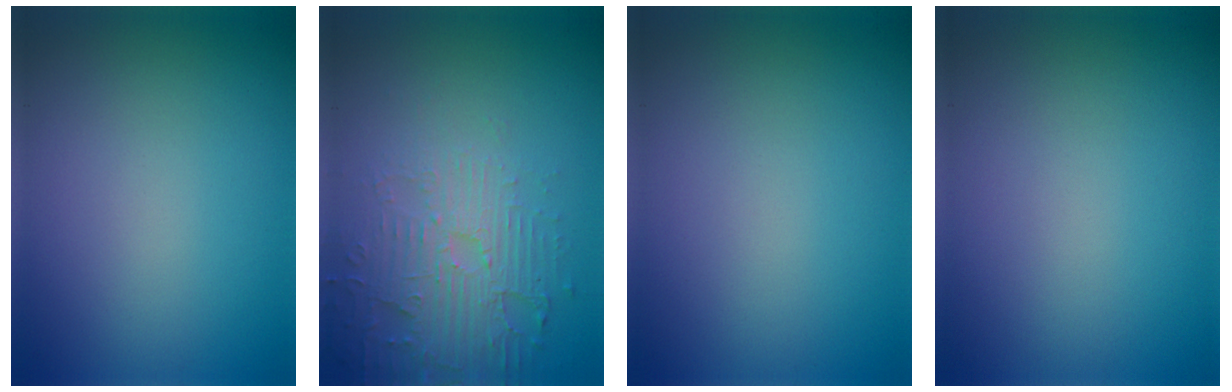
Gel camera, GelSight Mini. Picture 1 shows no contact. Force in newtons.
{"total": 5.3, "press": 3.6, "slide": 3.8}
{"total": 0.0}
{"total": 0.0}